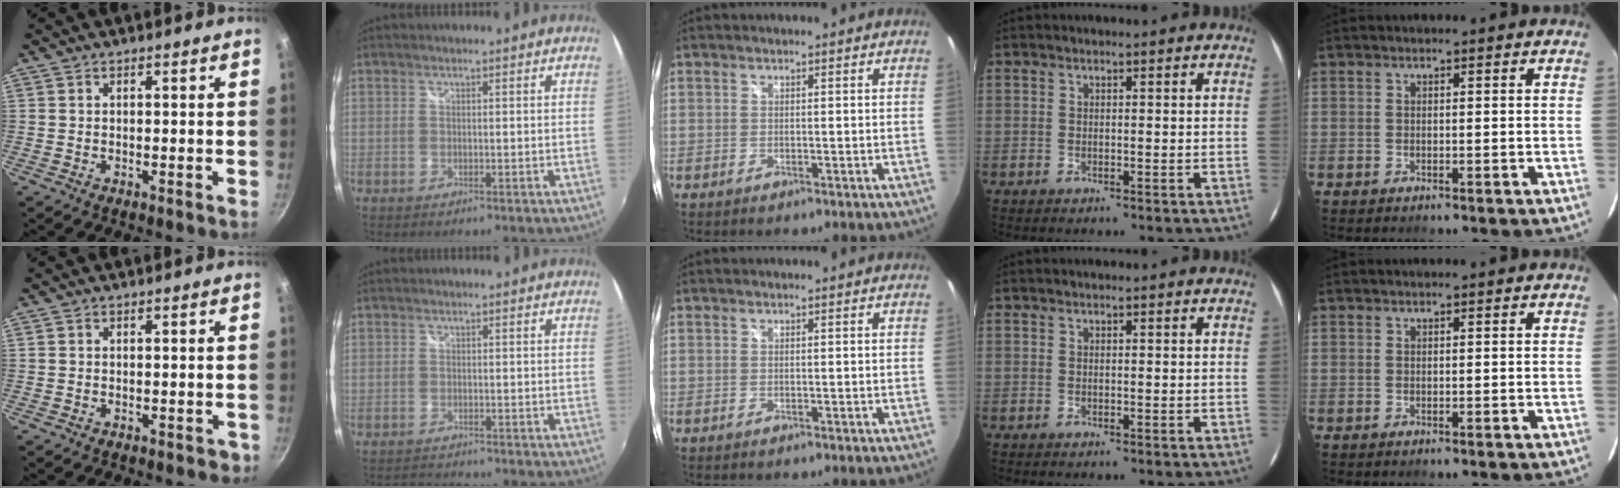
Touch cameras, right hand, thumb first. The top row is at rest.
{"thumb": {"total": 1.5, "force": [-0.8, 1.1, 0.7], "torque": [0.005, 0.012, 0.000]}, "index": {"total": 2.1, "force": [-2.0, 0.6, -0.1], "torque": [-0.006, -0.001, -0.038]}}